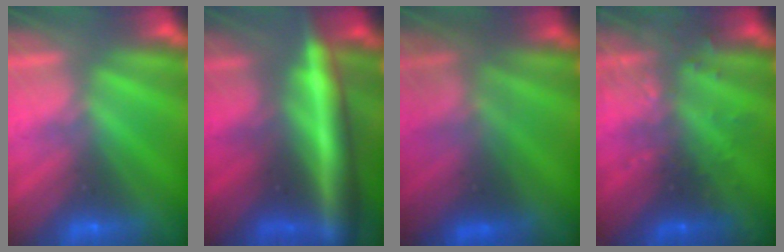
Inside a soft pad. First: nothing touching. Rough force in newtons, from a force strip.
{"total": 6.6}
{"total": 4.4}
{"total": 2.9}